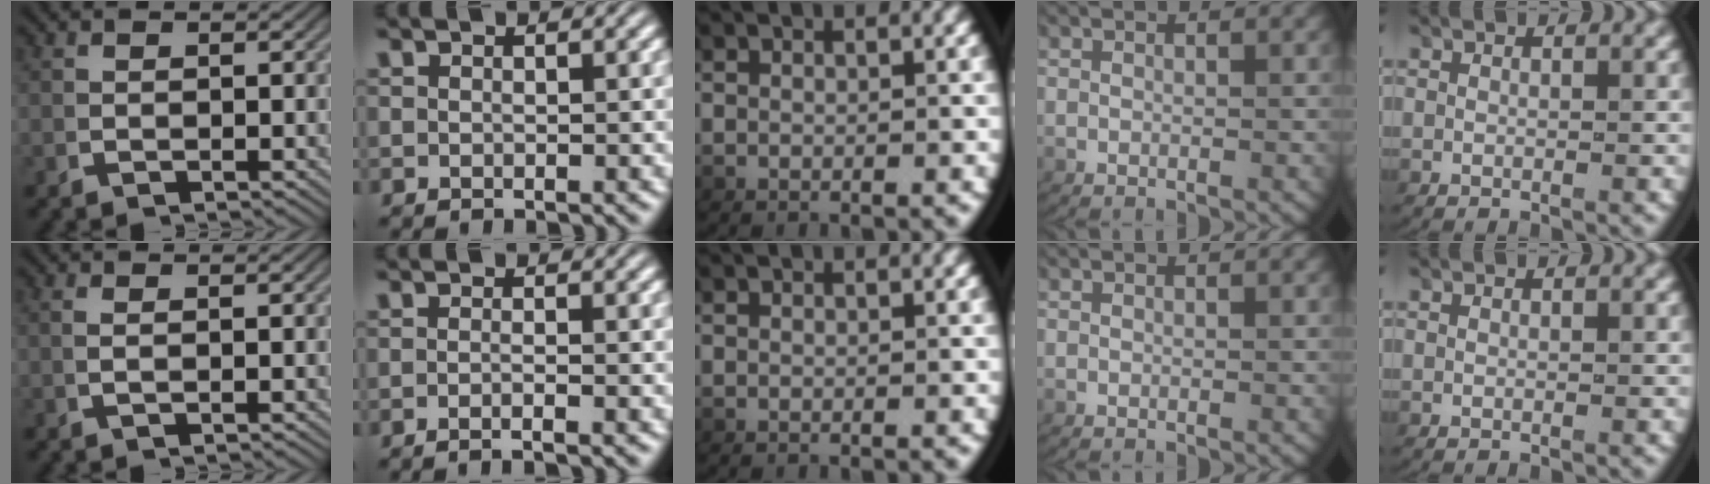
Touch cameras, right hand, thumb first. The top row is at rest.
{"thumb": {"total": 0.7, "force": [0.3, -0.3, 0.5], "torque": [-0.014, 0.003, 0.008]}, "index": {"total": 1.7, "force": [-1.4, -0.4, 0.8], "torque": [-0.010, 0.004, -0.028]}}